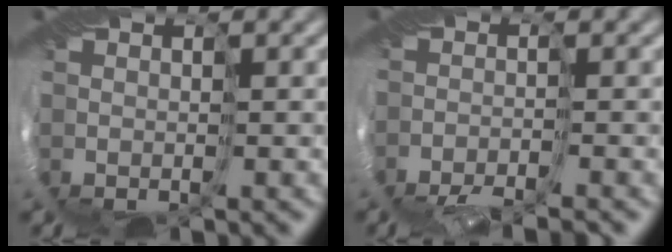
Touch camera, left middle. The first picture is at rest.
{"total": 4.2, "force": [-4.0, 0.2, 1.3], "torque": [-0.012, -0.005, -0.080]}